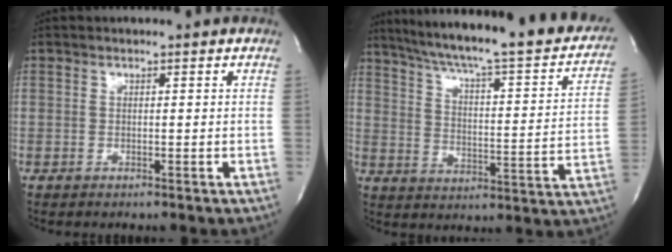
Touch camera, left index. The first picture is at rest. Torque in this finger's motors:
{"motor_torque": [0.18, -0.70, 0.39, 0.13]}